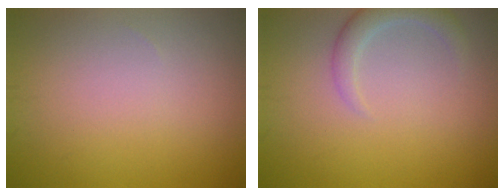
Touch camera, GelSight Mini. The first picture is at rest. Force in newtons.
{"total": 2.4, "press": 2.3, "slide": 0.3}